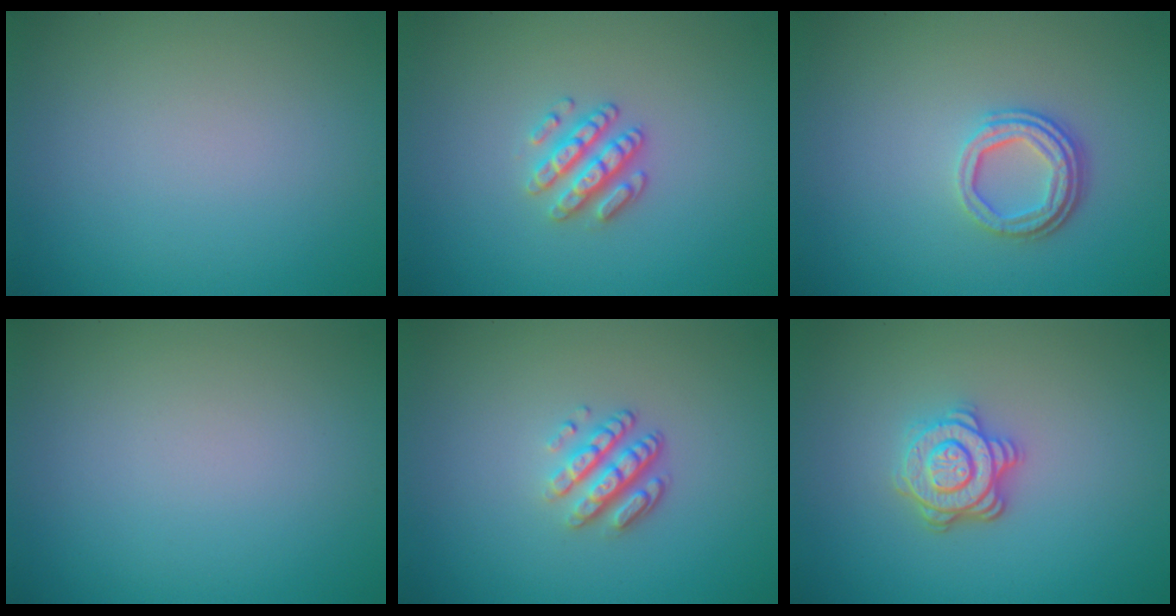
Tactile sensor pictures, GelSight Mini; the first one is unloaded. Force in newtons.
{"total": 2.8, "press": 2.6, "slide": 0.9}
{"total": 3.3, "press": 2.5, "slide": 2.1}
{"total": 0.0}
{"total": 3.2, "press": 2.4, "slide": 2.1}
{"total": 4.0, "press": 3.2, "slide": 2.5}